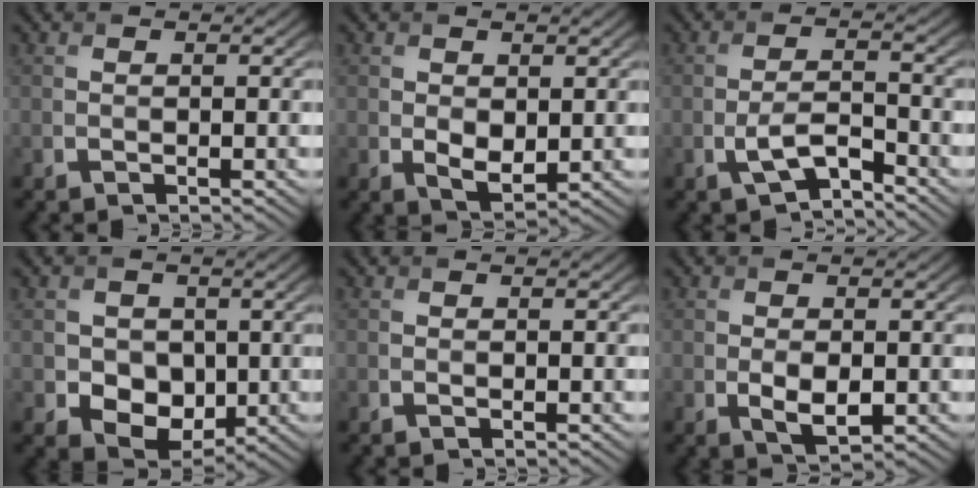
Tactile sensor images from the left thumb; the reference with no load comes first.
{"total": 3.0, "force": [0.1, 1.9, 2.3], "torque": [-0.048, -0.008, 0.008]}
{"total": 4.5, "force": [-2.6, 1.6, 3.3], "torque": [-0.077, -0.003, -0.051]}
{"total": 6.0, "force": [-0.4, 5.0, 3.2], "torque": [-0.064, -0.011, -0.014]}
{"total": 0.0}
{"total": 3.1, "force": [-0.5, 1.7, 2.6], "torque": [-0.052, -0.012, -0.003]}